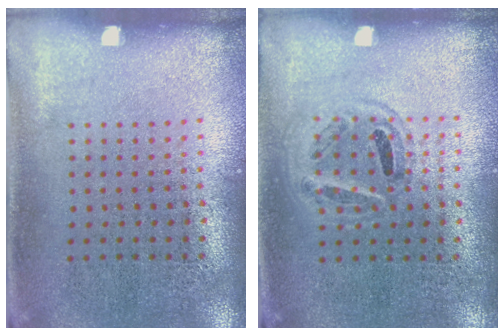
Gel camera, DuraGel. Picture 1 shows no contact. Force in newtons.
{"total": 0.9, "press": 0.8, "slide": 0.2}